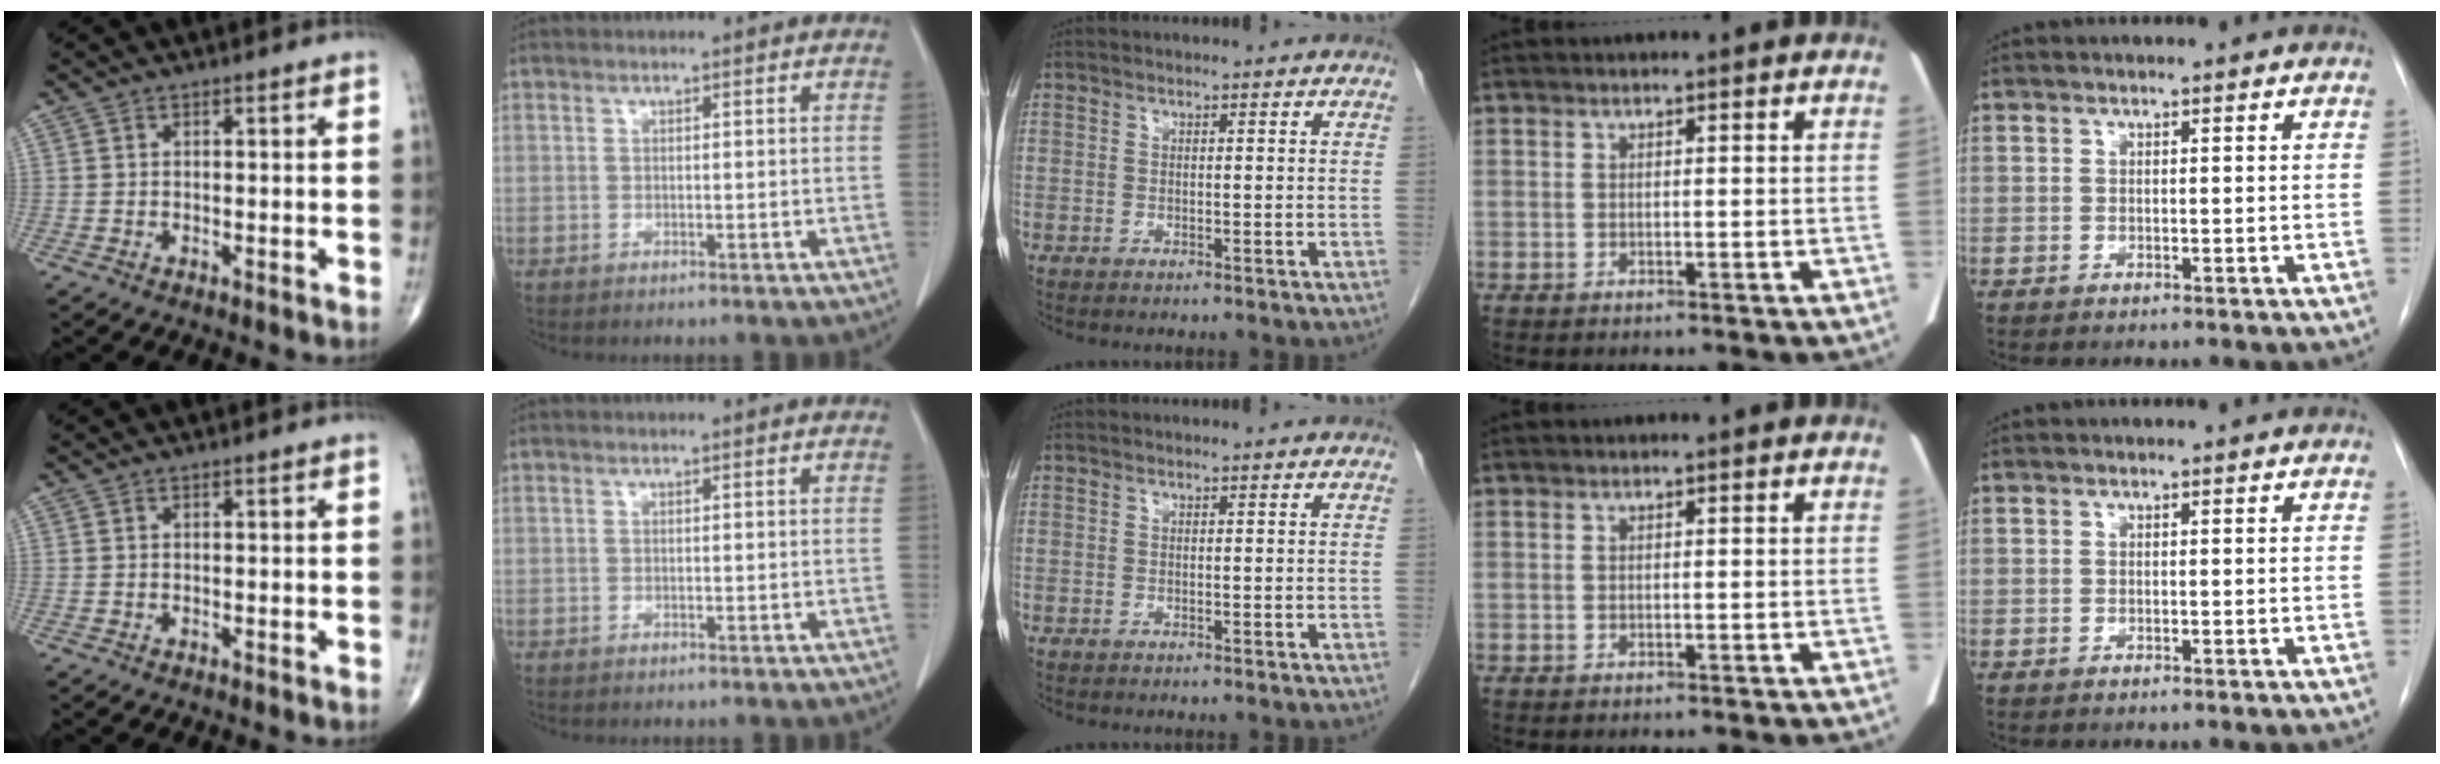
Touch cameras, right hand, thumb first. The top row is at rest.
{}